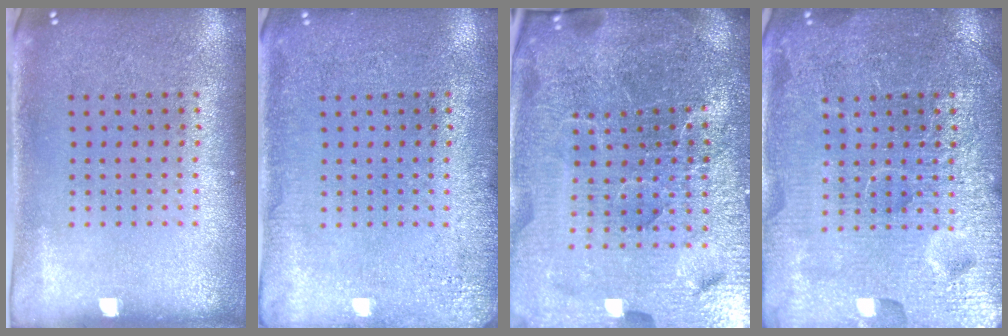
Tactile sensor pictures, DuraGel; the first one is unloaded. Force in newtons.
{"total": 2.3, "press": 2.2, "slide": 0.3}
{"total": 7.2, "press": 6.2, "slide": 3.7}
{"total": 7.0, "press": 7.0, "slide": 0.8}